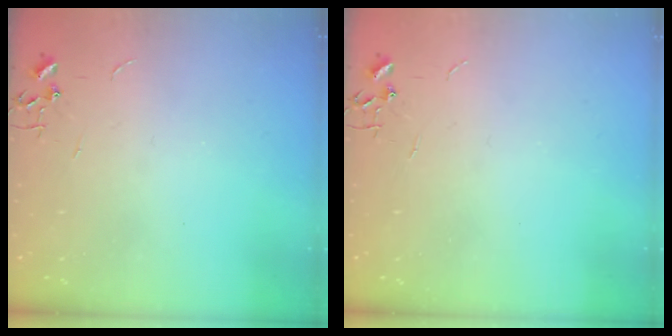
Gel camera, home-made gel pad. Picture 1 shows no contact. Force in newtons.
{"total": 0.0}